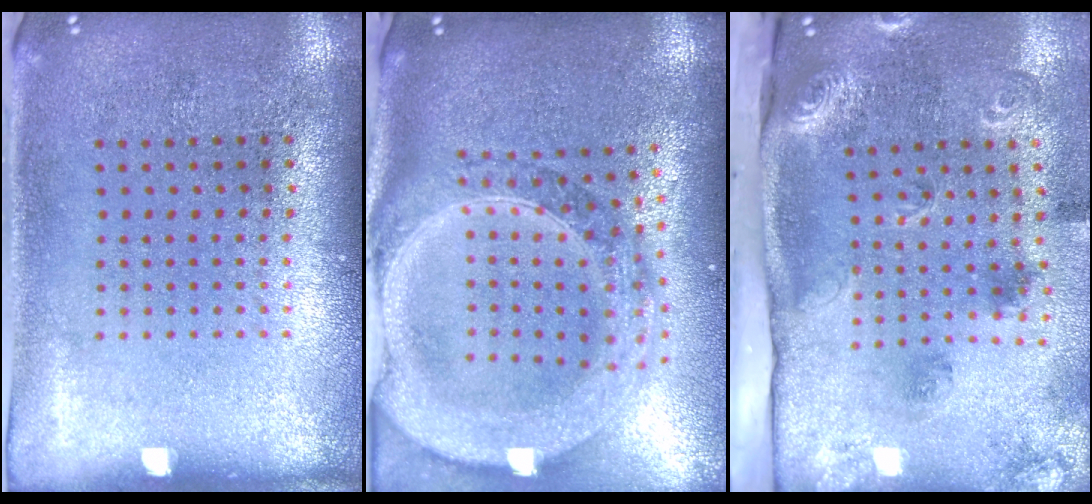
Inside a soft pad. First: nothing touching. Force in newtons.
{"total": 3.3, "press": 2.7, "slide": 1.9}
{"total": 2.5, "press": 1.9, "slide": 1.7}